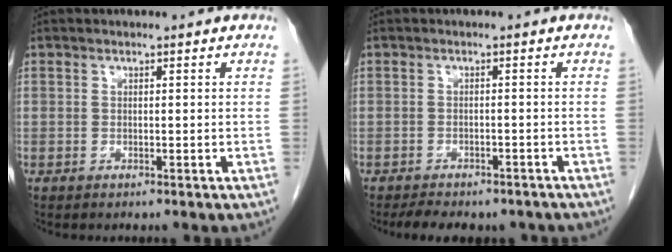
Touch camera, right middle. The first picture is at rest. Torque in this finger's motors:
{"motor_torque": [0.57, -0.43, 0.12, 0.06]}